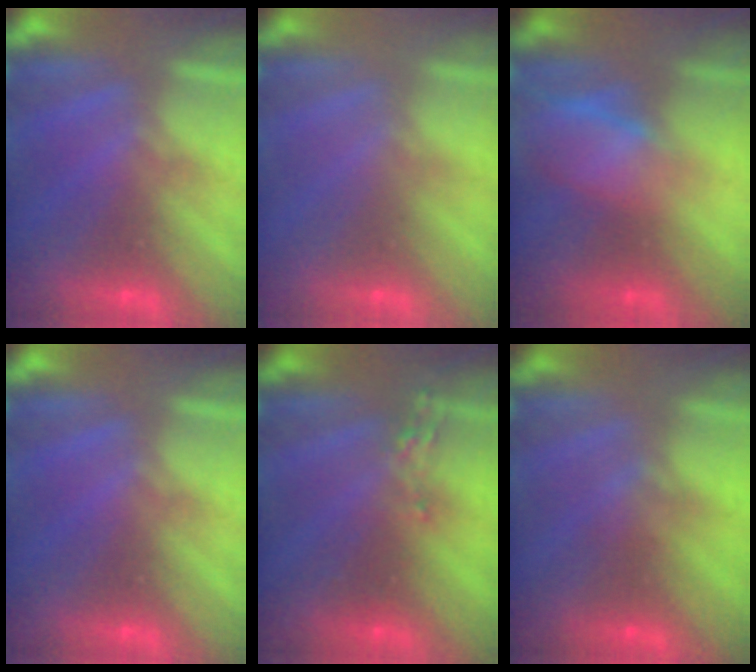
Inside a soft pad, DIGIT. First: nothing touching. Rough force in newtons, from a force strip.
{"total": 3.7}
{"total": 2.9}
{"total": 0.0}
{"total": 2.5}
{"total": 1.2}